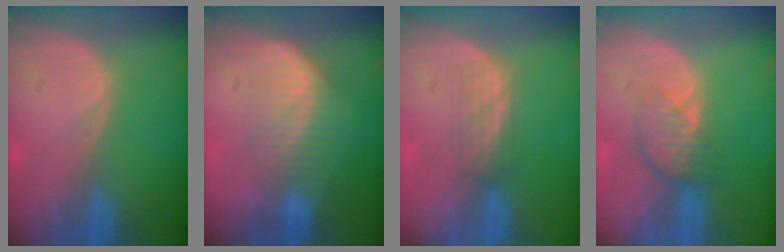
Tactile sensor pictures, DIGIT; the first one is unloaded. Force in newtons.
{"total": 6.8, "press": 6.1, "slide": 3.1}
{"total": 2.9, "press": 2.6, "slide": 1.4}
{"total": 4.0, "press": 3.7, "slide": 1.6}